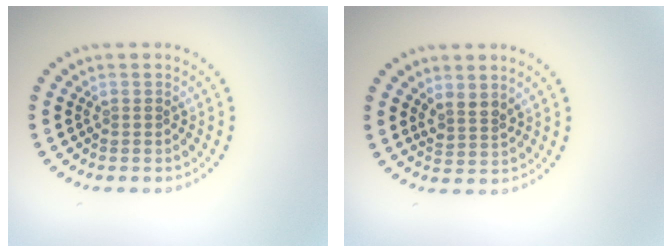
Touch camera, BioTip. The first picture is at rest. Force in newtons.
{"total": 1.8, "press": 1.4, "slide": 1.2}